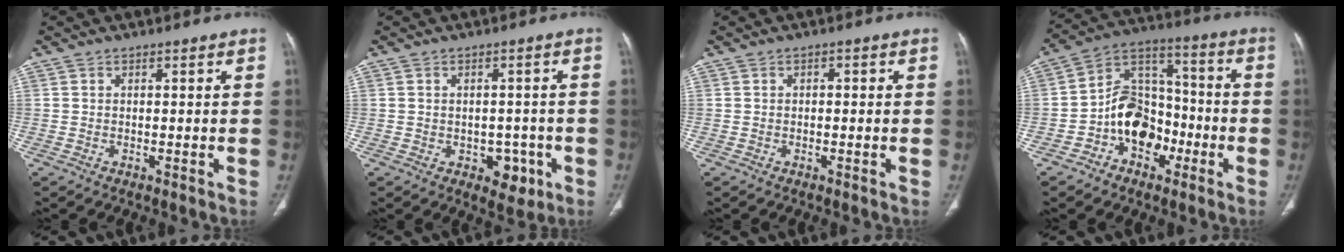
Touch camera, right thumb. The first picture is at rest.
{"total": 5.1, "force": [-1.7, 3.6, 3.1], "torque": [-0.013, 0.010, -0.013]}
{"total": 0.6, "force": [0.0, 0.5, 0.4], "torque": [0.000, 0.002, -0.001]}
{"total": 13.1, "force": [-4.7, 9.6, 7.5], "torque": [-0.086, 0.059, -0.087]}